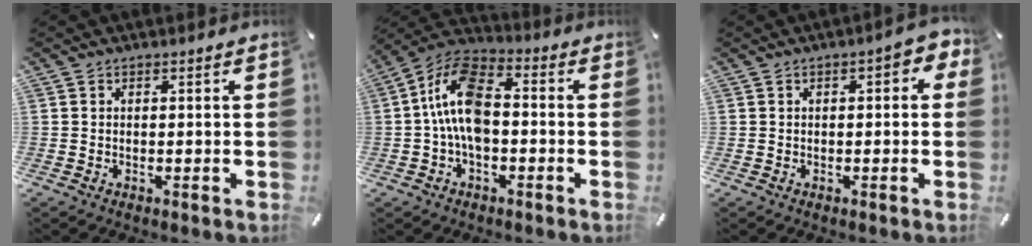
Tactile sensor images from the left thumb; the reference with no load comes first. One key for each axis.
{"total": 12.8, "fx": -1.2, "fy": 7.3, "fz": 10.5, "tx": -0.223, "ty": 0.008, "tz": -0.023}
{"total": 4.1, "fx": 0.1, "fy": 1.9, "fz": 3.7, "tx": -0.045, "ty": 0.004, "tz": -0.005}